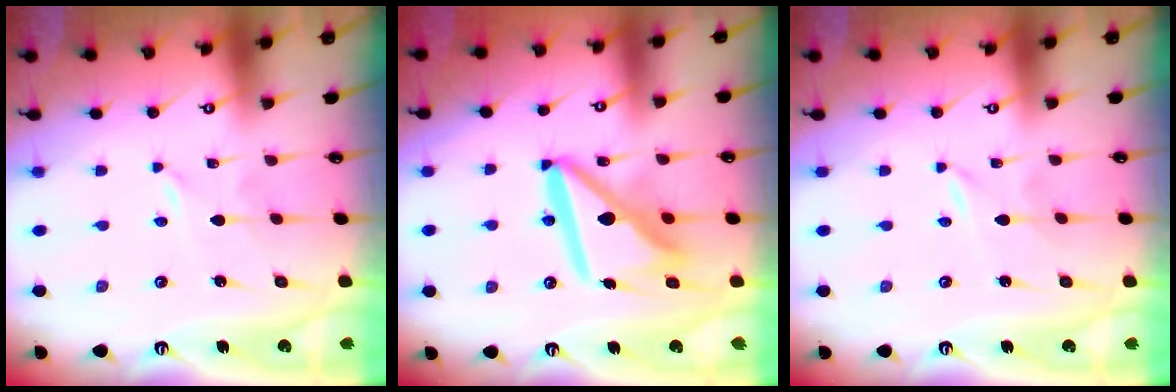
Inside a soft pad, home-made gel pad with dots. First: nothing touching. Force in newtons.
{"total": 14.6, "press": 14.5, "slide": 1.8}
{"total": 0.0}